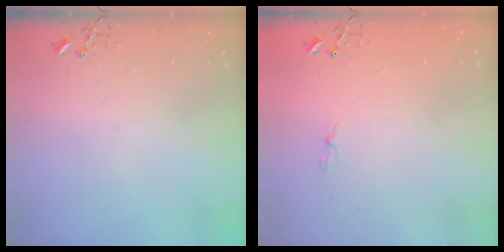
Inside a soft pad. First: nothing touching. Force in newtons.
{"total": 3.5, "press": 3.5, "slide": 0.3}